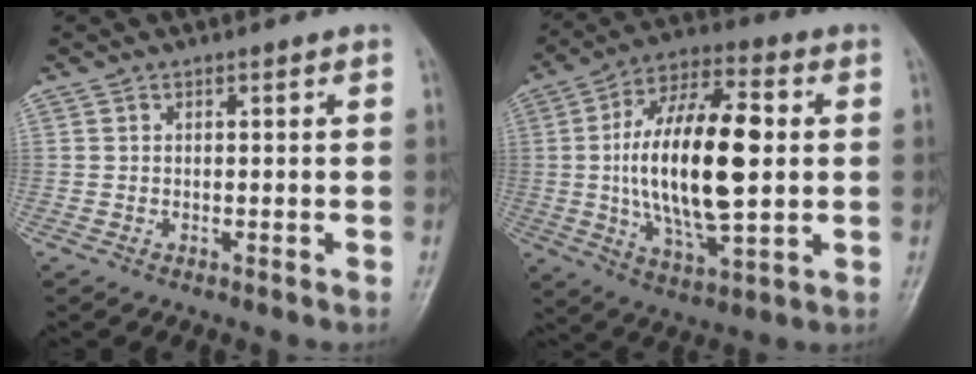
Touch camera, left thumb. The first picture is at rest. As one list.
[{"total": 21.2, "force": [1.1, 9.0, 19.2], "torque": [-0.339, 0.006, 0.017]}]